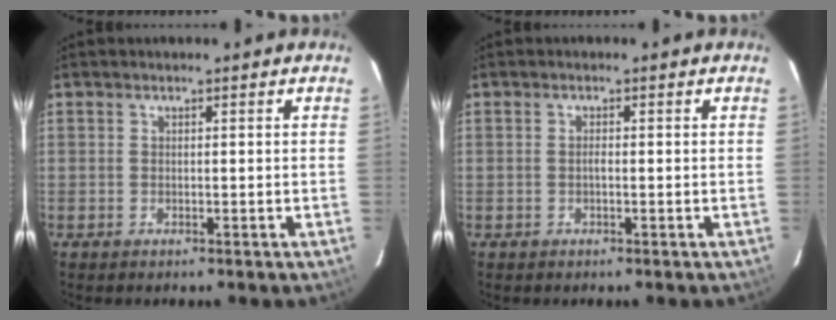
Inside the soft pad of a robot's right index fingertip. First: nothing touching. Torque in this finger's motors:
{"motor_torque": [0.10, 0.02, 0.04, 0.02]}